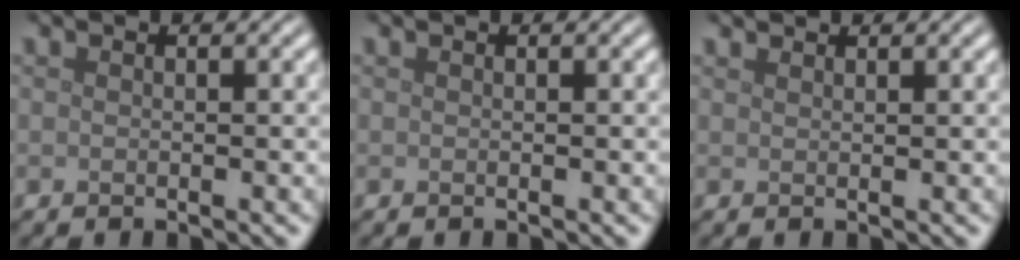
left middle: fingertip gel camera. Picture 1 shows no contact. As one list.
[{"total": 0.0}, {"total": 1.5, "force": [1.5, 0.2, 0.3], "torque": [-0.007, -0.001, 0.019]}]